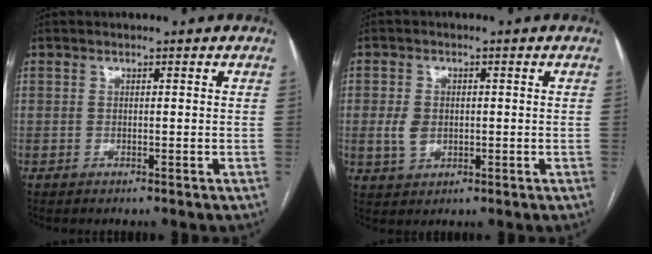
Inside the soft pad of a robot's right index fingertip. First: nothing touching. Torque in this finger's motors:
{"motor_torque": [0.27, 0.12, 0.08, 0.02]}